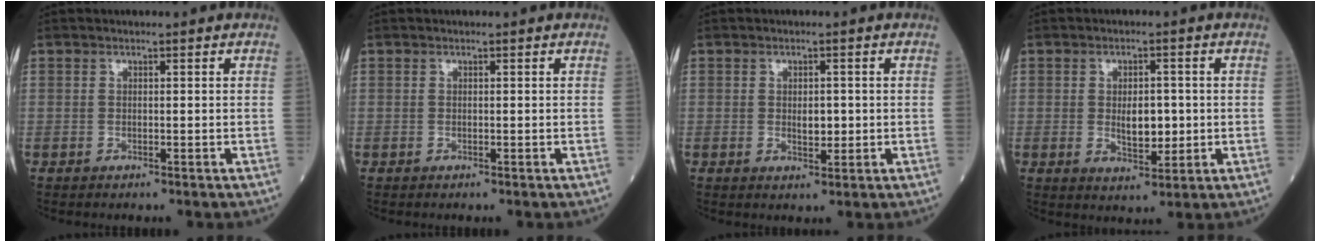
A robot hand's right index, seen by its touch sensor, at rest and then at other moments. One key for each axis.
{"total": 0.0}
{"total": 2.3, "fx": 0.0, "fy": 1.2, "fz": 2.0, "tx": -0.028, "ty": -0.001, "tz": 0.003}
{"total": 4.9, "fx": -0.1, "fy": 2.4, "fz": 4.3, "tx": -0.063, "ty": -0.004, "tz": 0.005}